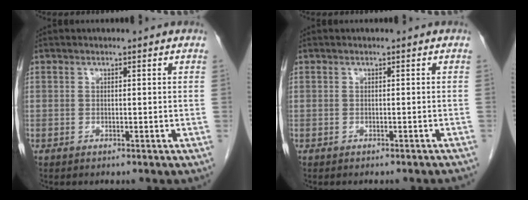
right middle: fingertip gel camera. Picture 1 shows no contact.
{"total": 2.8, "force": [-2.6, -0.1, 1.0], "torque": [-0.016, -0.008, -0.029]}